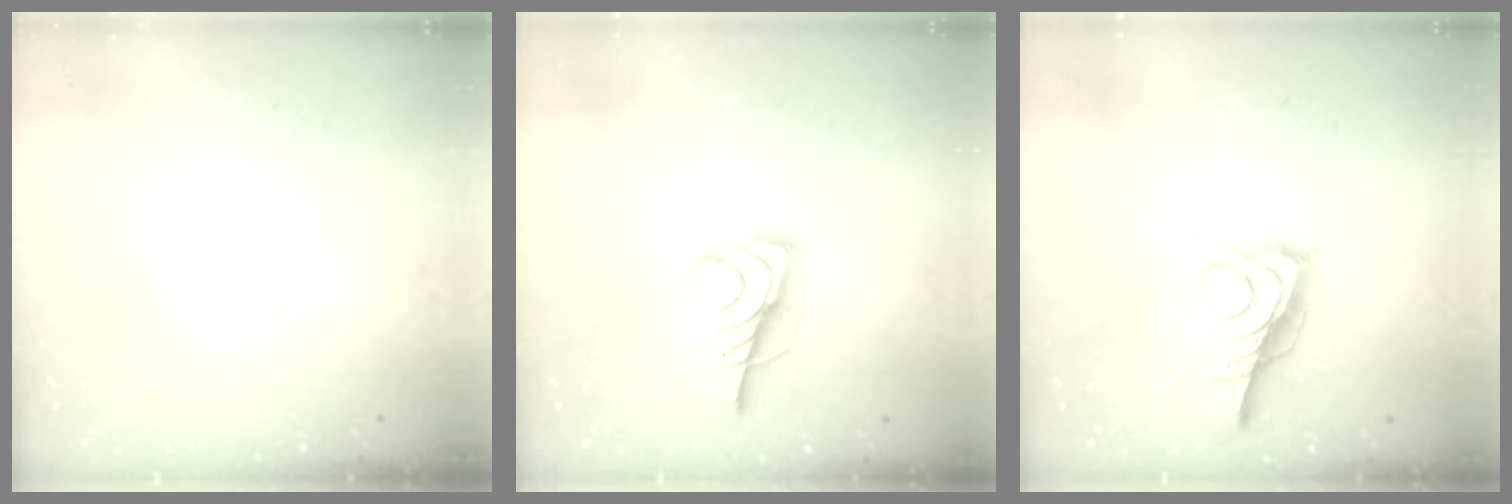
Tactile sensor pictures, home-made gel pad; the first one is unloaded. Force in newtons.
{"total": 7.9, "press": 7.8, "slide": 0.7}
{"total": 8.7, "press": 8.5, "slide": 1.6}